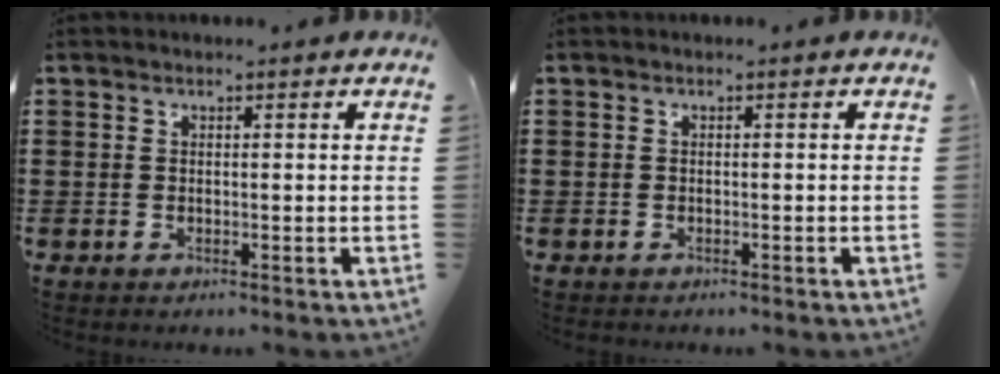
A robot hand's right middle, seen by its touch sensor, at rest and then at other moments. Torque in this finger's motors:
{"motor_torque": [0.26, 0.27, -0.14, -0.05]}